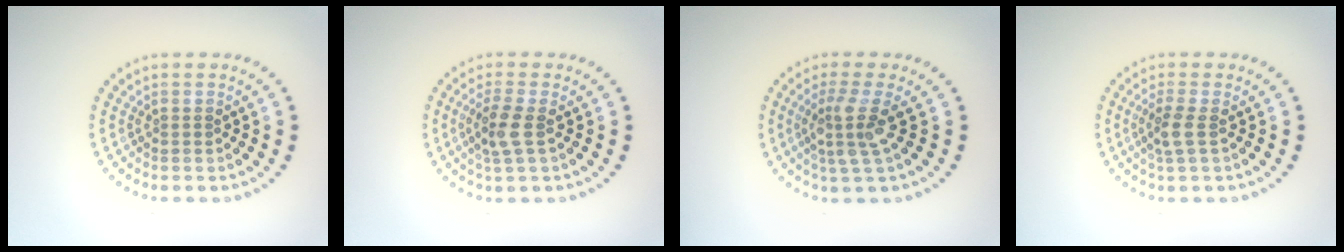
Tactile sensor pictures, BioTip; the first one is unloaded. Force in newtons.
{"total": 2.7, "press": 2.4, "slide": 1.1}
{"total": 3.3, "press": 2.4, "slide": 2.3}
{"total": 2.0, "press": 1.8, "slide": 1.0}